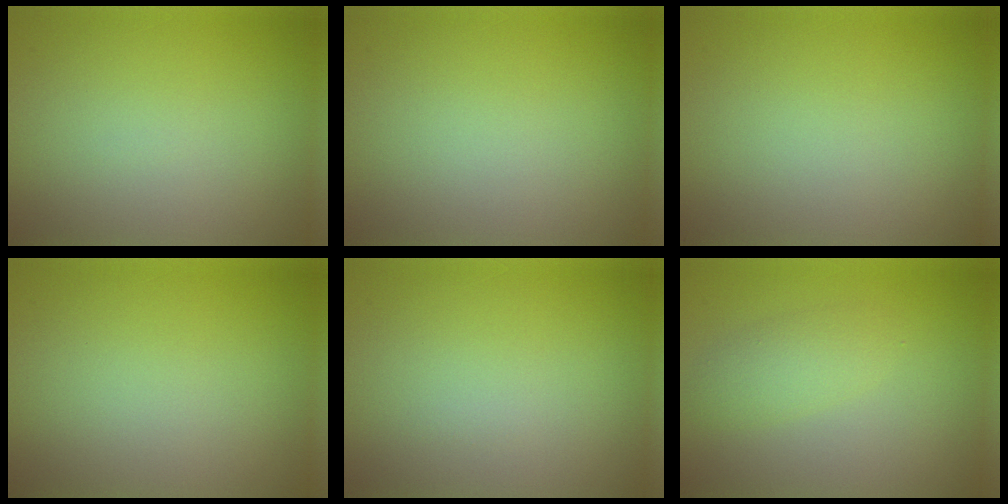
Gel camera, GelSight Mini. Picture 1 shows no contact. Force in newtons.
{"total": 0.0}
{"total": 0.0}
{"total": 0.0}
{"total": 0.0}
{"total": 2.0, "press": 2.0, "slide": 0.1}